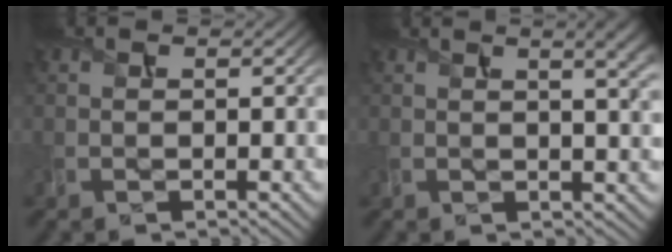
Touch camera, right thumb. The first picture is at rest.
{"total": 7.1, "force": [2.9, 2.3, 6.1], "torque": [-0.068, 0.024, 0.027]}